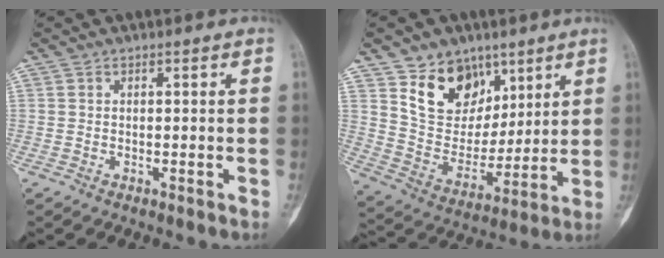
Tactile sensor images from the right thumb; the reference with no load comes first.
{"total": 14.7, "force": [8.6, 10.4, 5.9], "torque": [-0.057, -0.051, 0.162]}